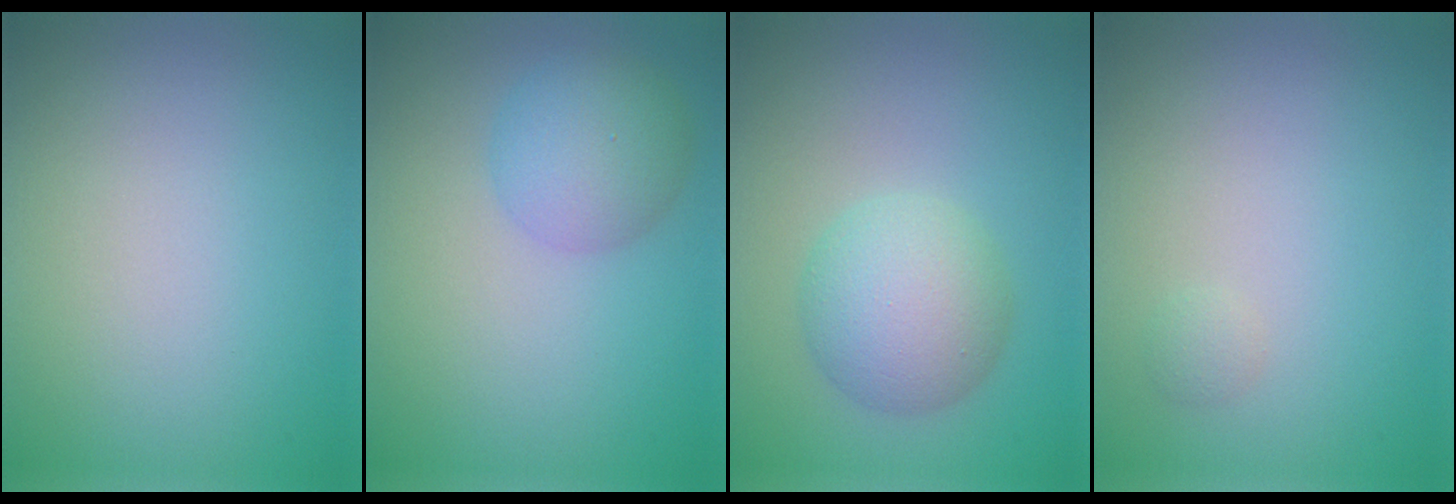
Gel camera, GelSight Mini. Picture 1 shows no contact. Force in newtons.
{"total": 4.0, "press": 4.0, "slide": 0.2}
{"total": 5.1, "press": 5.1, "slide": 0.2}
{"total": 0.6, "press": 0.6, "slide": 0.0}